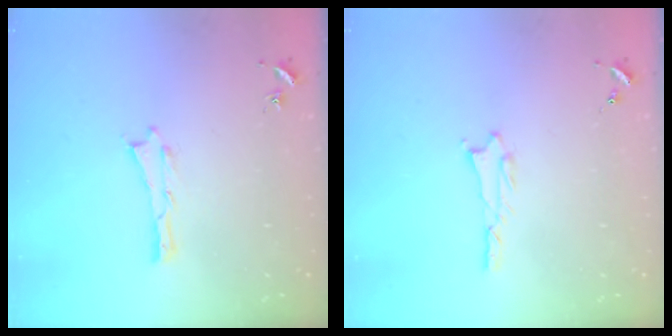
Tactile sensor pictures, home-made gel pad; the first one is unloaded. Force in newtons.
{"total": 0.9, "press": 0.9, "slide": 0.2}